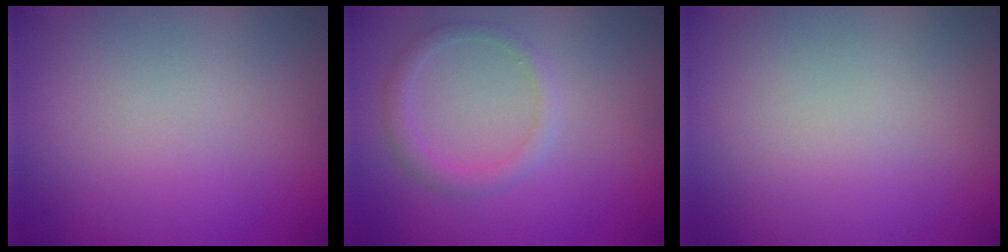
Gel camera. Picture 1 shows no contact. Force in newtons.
{"total": 1.8, "press": 1.8, "slide": 0.2}
{"total": 0.0}